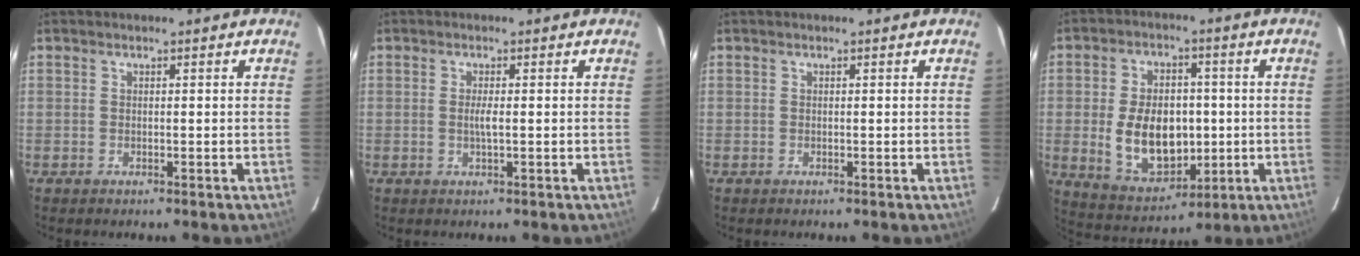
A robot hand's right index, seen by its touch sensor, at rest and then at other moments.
{"total": 1.7, "force": [-0.1, 0.0, 1.7], "torque": [-0.032, -0.002, -0.003]}
{"total": 0.0}
{"total": 13.8, "force": [-1.1, 9.0, 10.4], "torque": [-0.213, 0.002, 0.005]}